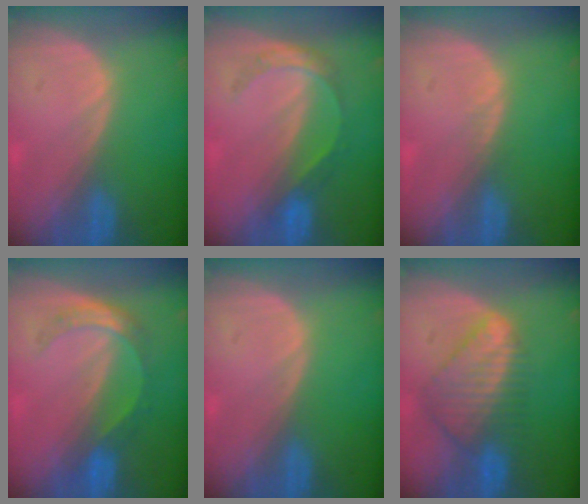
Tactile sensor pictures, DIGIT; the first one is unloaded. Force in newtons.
{"total": 4.4, "press": 4.2, "slide": 1.2}
{"total": 0.5, "press": 0.5, "slide": 0.1}
{"total": 5.5, "press": 4.8, "slide": 2.8}
{"total": 0.0}
{"total": 8.5, "press": 7.5, "slide": 4.1}